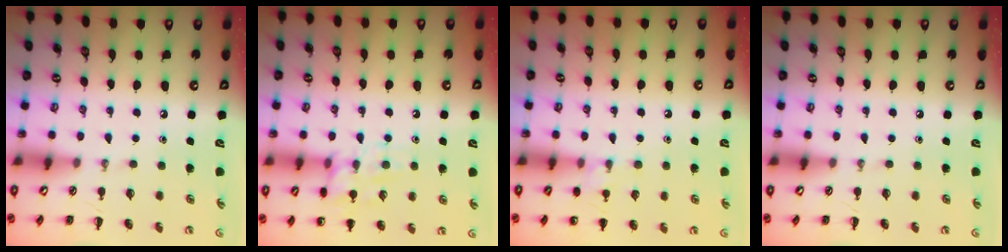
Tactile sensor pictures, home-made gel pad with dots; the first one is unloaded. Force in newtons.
{"total": 12.1, "press": 12.0, "slide": 1.0}
{"total": 6.9, "press": 6.5, "slide": 2.2}
{"total": 0.0}